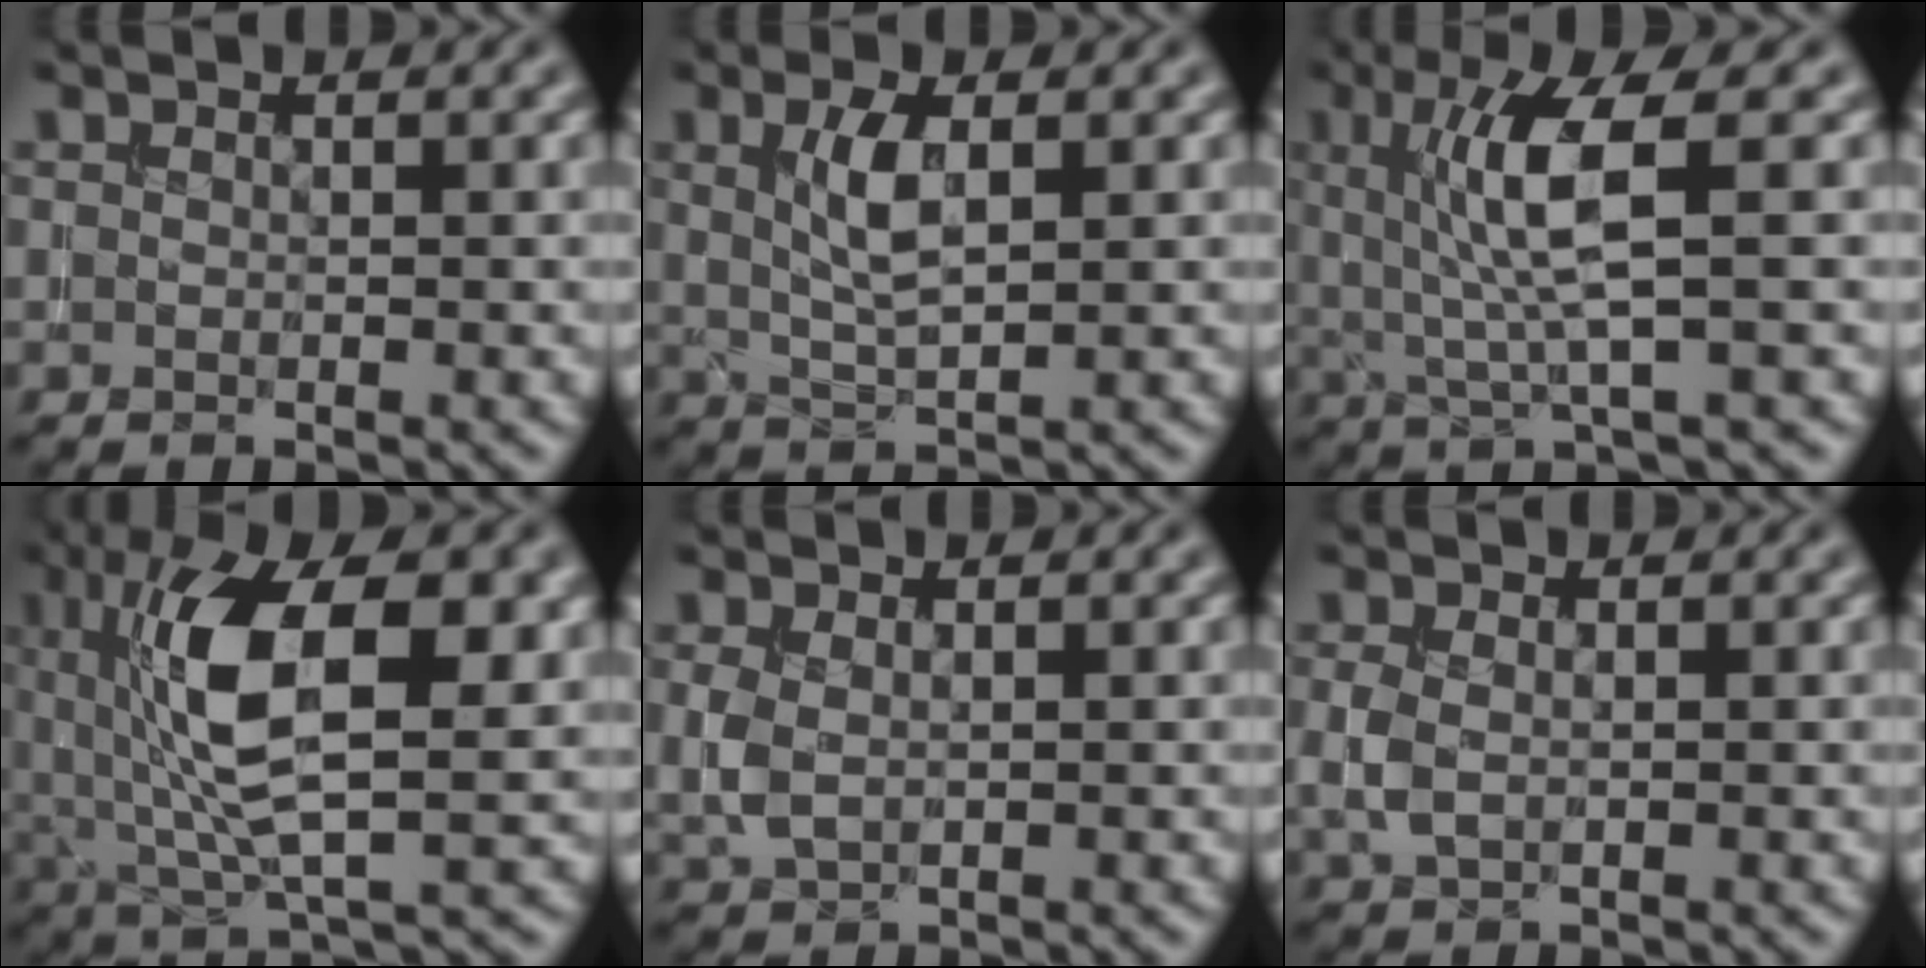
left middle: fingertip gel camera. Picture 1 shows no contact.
{"total": 3.4, "force": [1.0, 1.2, 3.1], "torque": [-0.066, 0.004, 0.021]}
{"total": 6.1, "force": [1.0, 0.9, 5.9], "torque": [-0.123, -0.001, 0.025]}
{"total": 11.0, "force": [2.2, 4.2, 9.9], "torque": [-0.178, 0.008, 0.038]}
{"total": 2.1, "force": [0.2, 1.5, 1.5], "torque": [-0.042, 0.000, 0.008]}
{"total": 2.0, "force": [-0.1, 1.4, 1.4], "torque": [-0.038, 0.000, 0.002]}